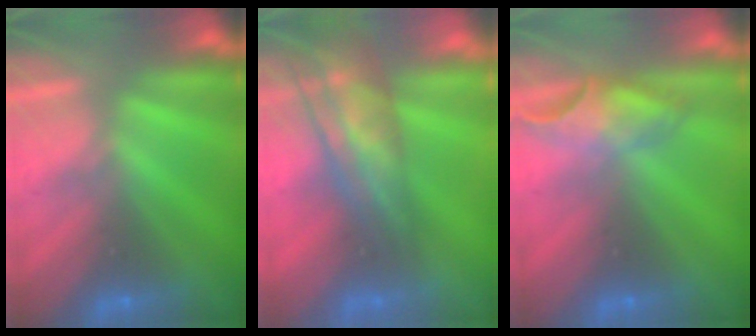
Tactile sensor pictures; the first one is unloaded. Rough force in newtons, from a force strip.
{"total": 5.7}
{"total": 4.6}